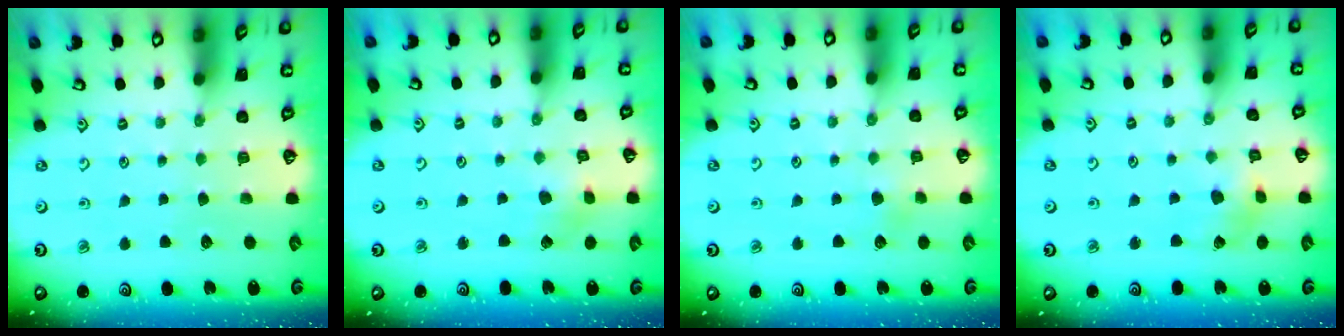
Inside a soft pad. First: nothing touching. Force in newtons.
{"total": 3.1, "press": 3.1, "slide": 0.3}
{"total": 2.3, "press": 2.3, "slide": 0.2}
{"total": 4.5, "press": 4.5, "slide": 0.5}